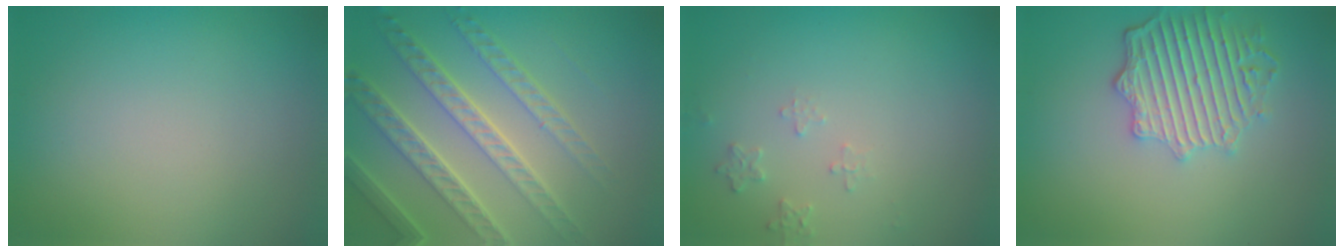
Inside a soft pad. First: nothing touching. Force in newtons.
{"total": 7.2, "press": 5.4, "slide": 4.8}
{"total": 1.3, "press": 1.3, "slide": 0.2}
{"total": 5.5, "press": 4.5, "slide": 3.1}